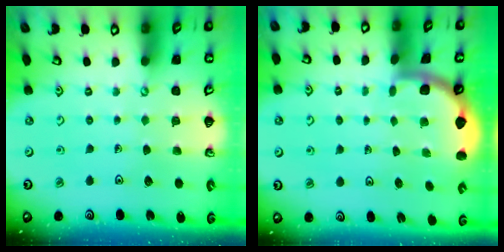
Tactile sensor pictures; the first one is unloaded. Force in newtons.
{"total": 1.9, "press": 1.9, "slide": 0.0}